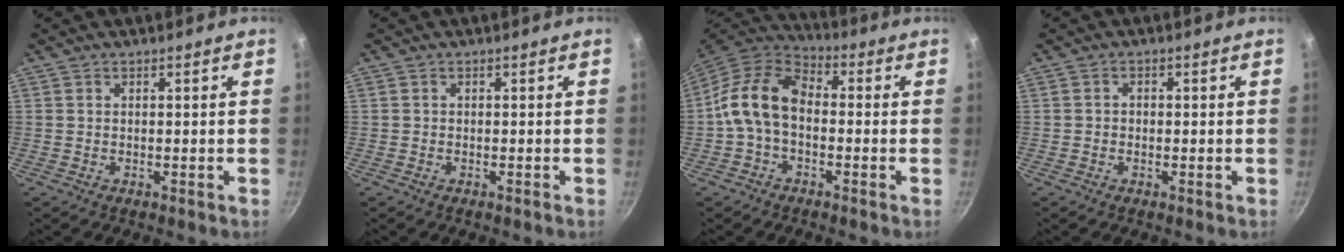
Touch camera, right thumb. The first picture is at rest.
{"total": 0.0}
{"total": 12.0, "force": [-1.1, 8.0, 8.9], "torque": [-0.153, 0.040, -0.041]}
{"total": 1.2, "force": [-0.3, 1.0, 0.6], "torque": [-0.010, 0.005, -0.007]}